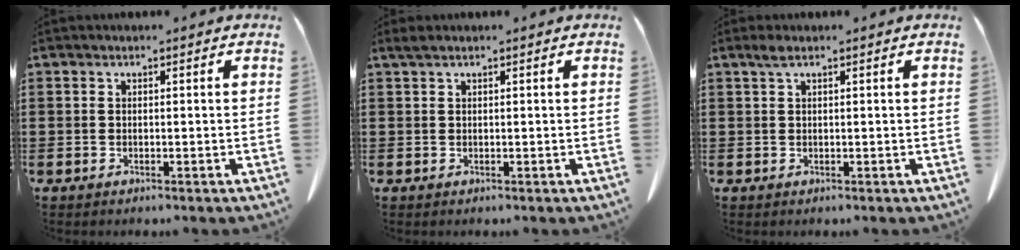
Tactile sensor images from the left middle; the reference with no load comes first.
{"total": 0.9, "force": [0.5, 0.1, 0.7], "torque": [-0.015, 0.000, 0.009]}
{"total": 1.4, "force": [0.7, 0.2, 1.2], "torque": [-0.026, 0.001, 0.012]}